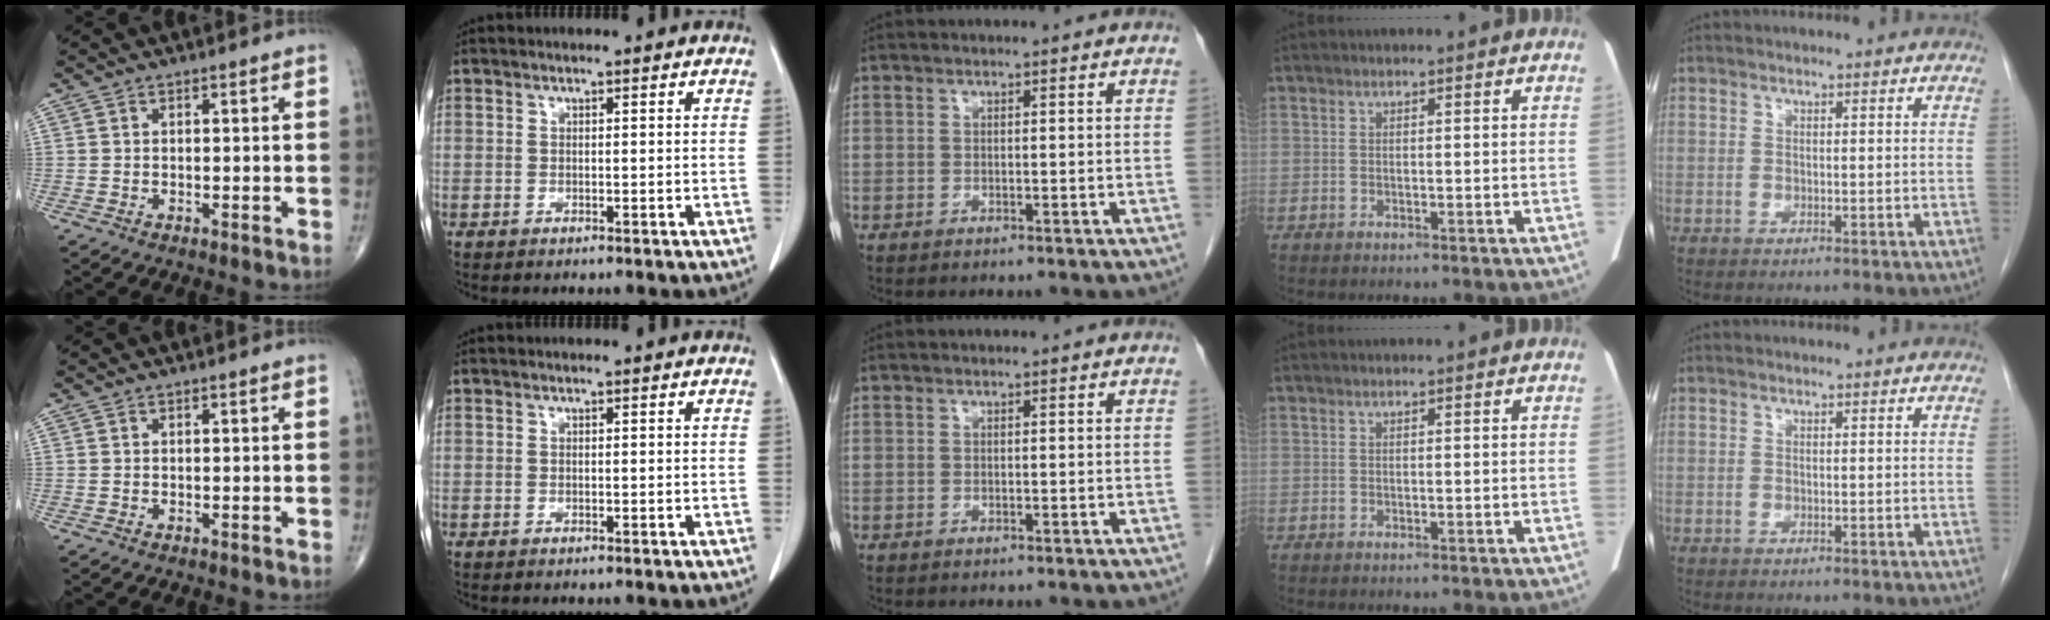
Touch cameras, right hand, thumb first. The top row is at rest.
{}